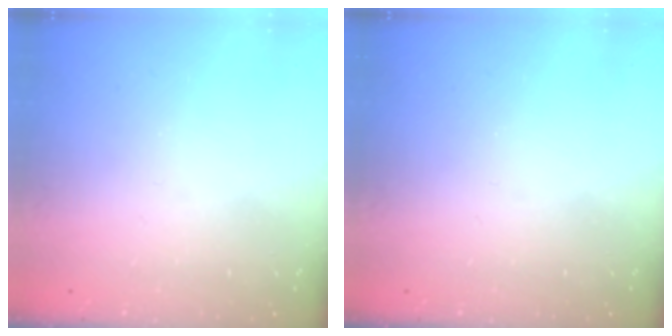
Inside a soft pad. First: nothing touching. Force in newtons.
{"total": 0.0}